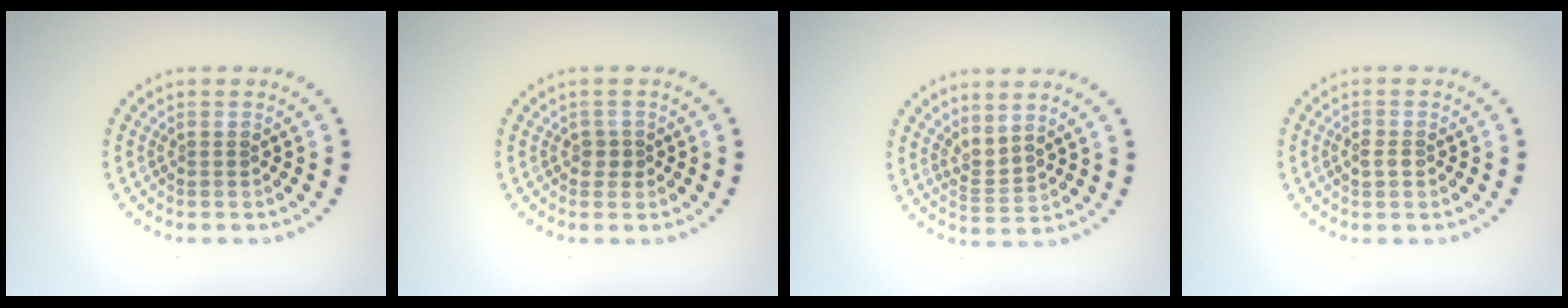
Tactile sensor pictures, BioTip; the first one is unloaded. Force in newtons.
{"total": 1.2, "press": 0.9, "slide": 0.7}
{"total": 2.2, "press": 1.4, "slide": 1.6}
{"total": 1.3, "press": 1.3, "slide": 0.2}